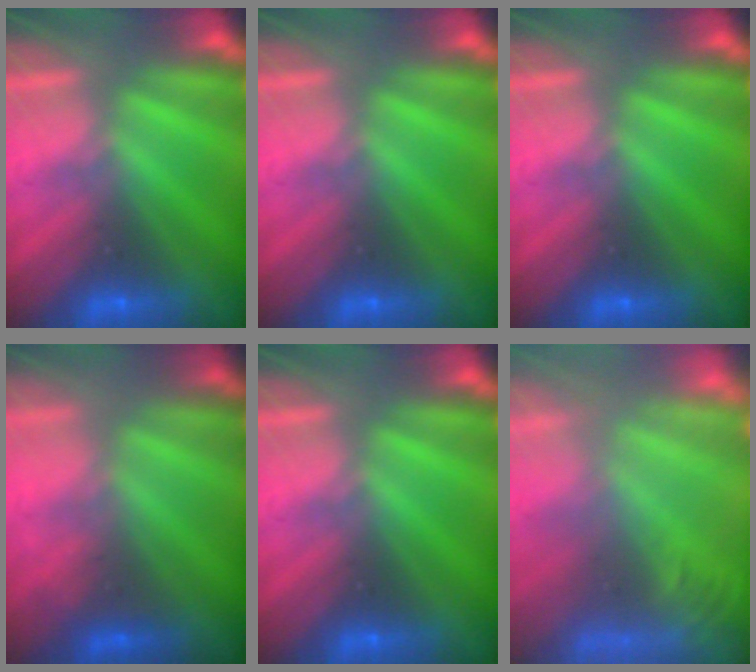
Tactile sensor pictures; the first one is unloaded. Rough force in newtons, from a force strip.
{"total": 0.0}
{"total": 0.0}
{"total": 1.9}
{"total": 0.0}
{"total": 5.8}